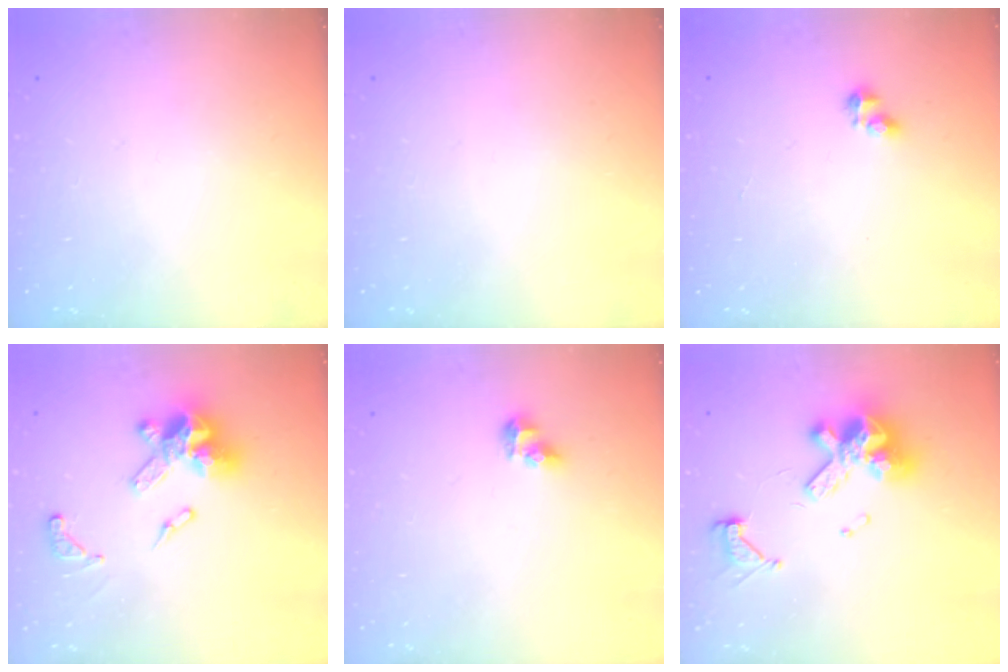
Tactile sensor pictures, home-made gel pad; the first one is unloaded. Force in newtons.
{"total": 0.0}
{"total": 2.7, "press": 2.7, "slide": 0.4}
{"total": 17.1, "press": 17.0, "slide": 2.0}
{"total": 6.1, "press": 6.1, "slide": 0.3}
{"total": 13.1, "press": 13.0, "slide": 1.6}